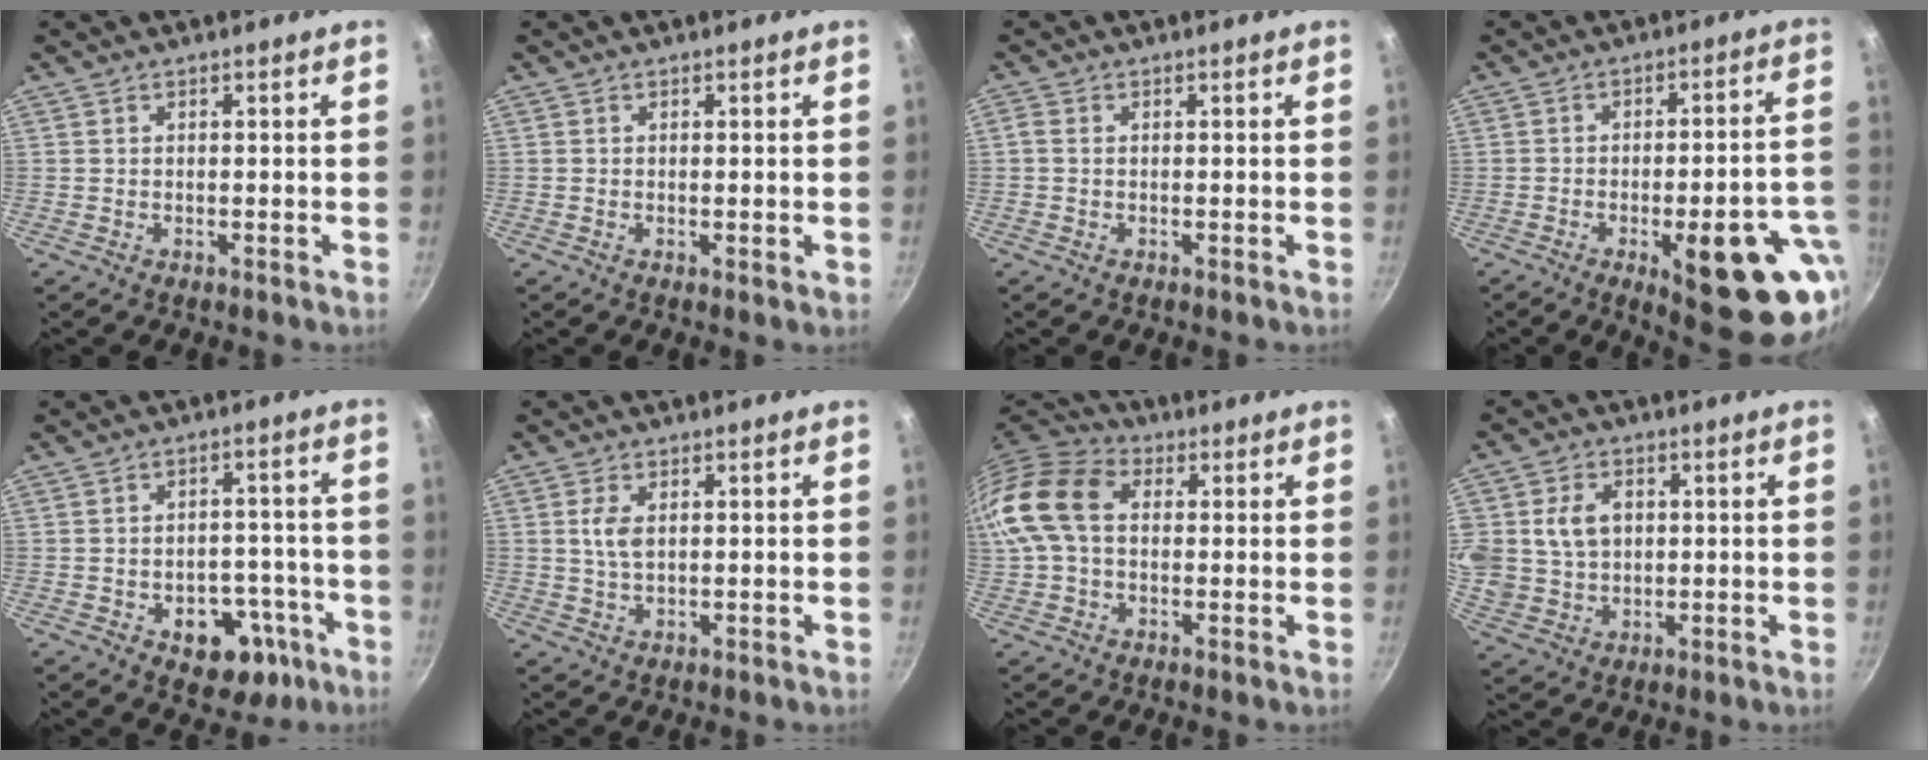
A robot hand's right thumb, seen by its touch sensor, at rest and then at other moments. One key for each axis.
{"total": 0.5, "fx": 0.0, "fy": 0.1, "fz": 0.5, "tx": -0.007, "ty": -0.002, "tz": -0.001}
{"total": 1.2, "fx": -0.1, "fy": 0.9, "fz": 0.8, "tx": -0.019, "ty": 0.003, "tz": -0.005}
{"total": 21.2, "fx": -7.7, "fy": 7.2, "fz": 18.4, "tx": -0.185, "ty": 0.020, "tz": -0.093}
{"total": 11.6, "fx": -5.0, "fy": 7.8, "fz": 7.0, "tx": -0.046, "ty": 0.034, "tz": -0.057}
{"total": 3.6, "fx": 0.7, "fy": 2.0, "fz": 3.0, "tx": -0.060, "ty": 0.001, "tz": 0.013}
{"total": 13.9, "fx": 1.4, "fy": 9.7, "fz": 9.9, "tx": -0.175, "ty": 0.027, "tz": 0.008}
{"total": 11.1, "fx": 1.8, "fy": 9.0, "fz": 6.2, "tx": -0.104, "ty": 0.001, "tz": 0.036}